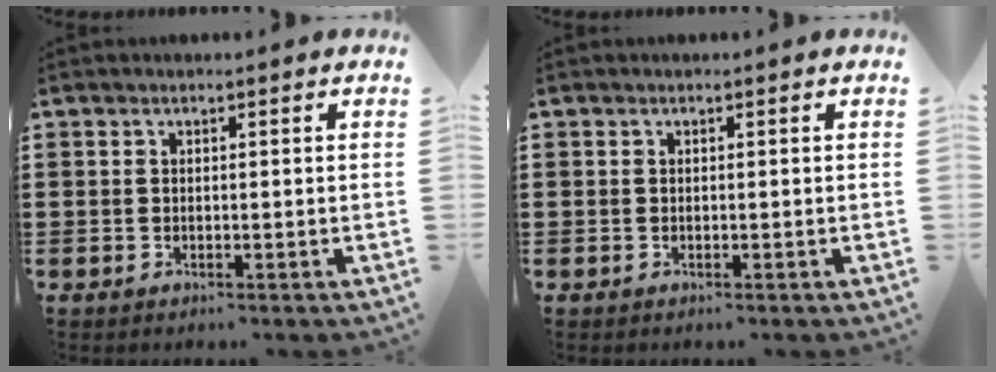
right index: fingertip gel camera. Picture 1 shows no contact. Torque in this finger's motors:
{"motor_torque": [0.56, 0.96, 0.01, 0.00]}